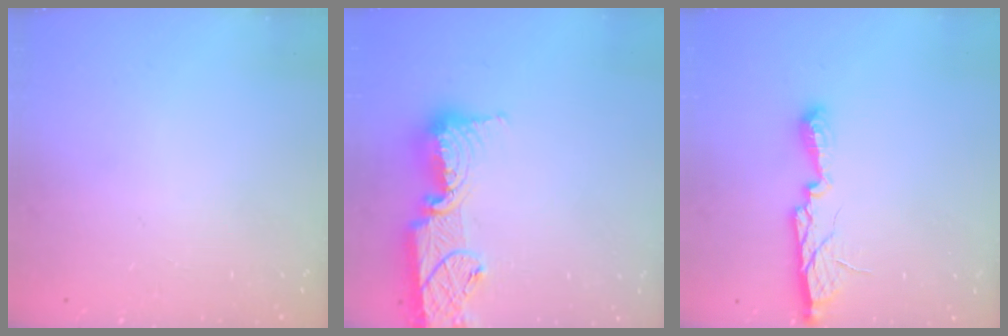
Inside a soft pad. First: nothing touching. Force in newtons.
{"total": 16.0, "press": 15.9, "slide": 1.4}
{"total": 9.7, "press": 9.7, "slide": 0.9}